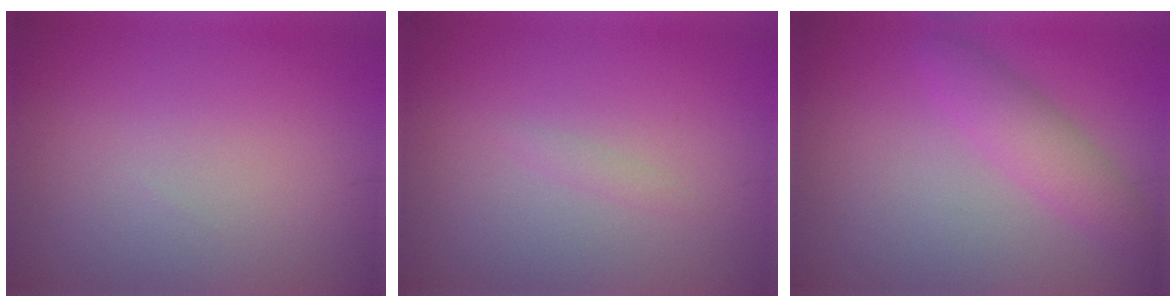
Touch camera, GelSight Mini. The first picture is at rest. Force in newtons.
{"total": 0.6, "press": 0.6, "slide": 0.0}
{"total": 2.8, "press": 2.8, "slide": 0.1}